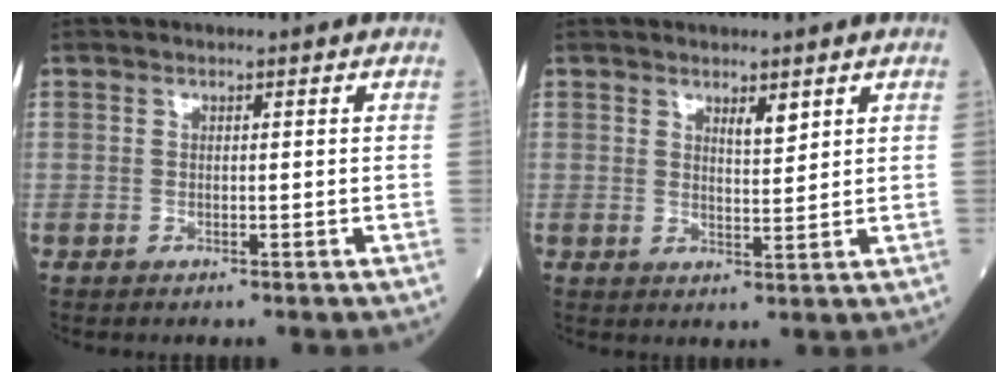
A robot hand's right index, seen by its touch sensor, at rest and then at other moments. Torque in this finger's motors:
{"motor_torque": [0.40, 0.44, 0.16, 0.05]}